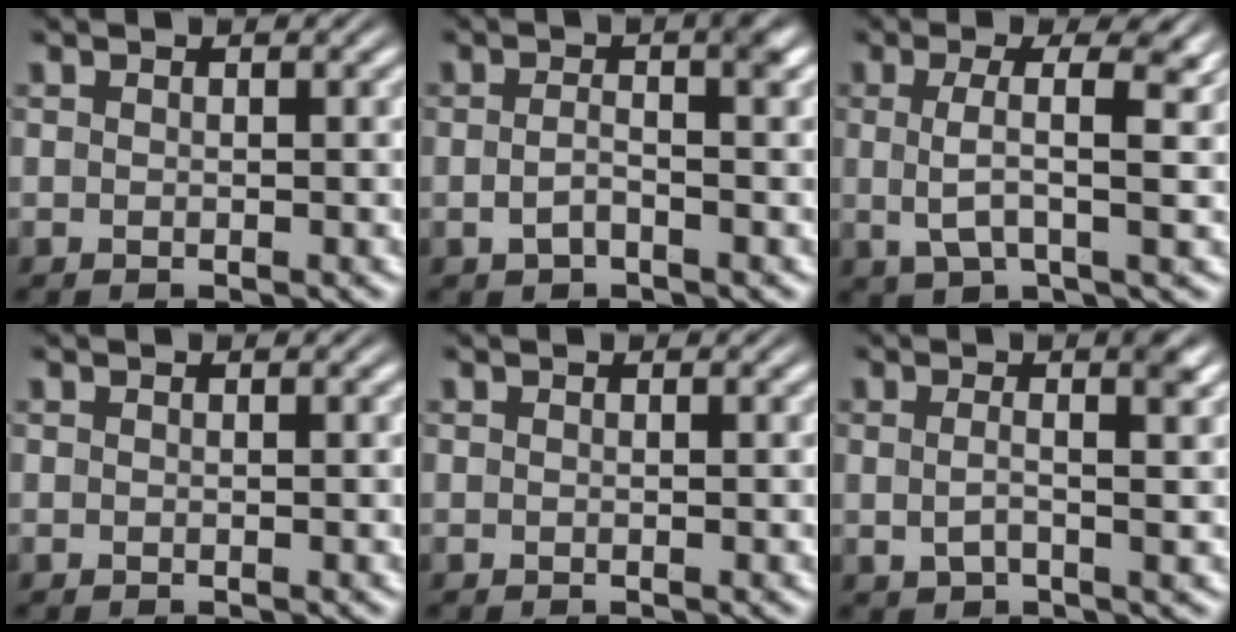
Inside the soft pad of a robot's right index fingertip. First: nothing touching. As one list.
[{"total": 2.6, "force": [-0.8, 0.5, 2.4], "torque": [-0.038, -0.005, -0.011]}, {"total": 4.1, "force": [0.7, 1.2, 3.8], "torque": [-0.064, -0.002, 0.016]}, {"total": 0.0}, {"total": 0.0}, {"total": 3.1, "force": [0.4, 0.7, 3.0], "torque": [-0.048, -0.002, 0.013]}]